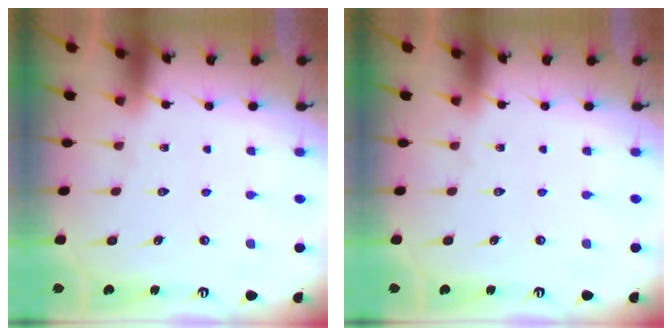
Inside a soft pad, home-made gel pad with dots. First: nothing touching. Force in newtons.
{"total": 0.0}